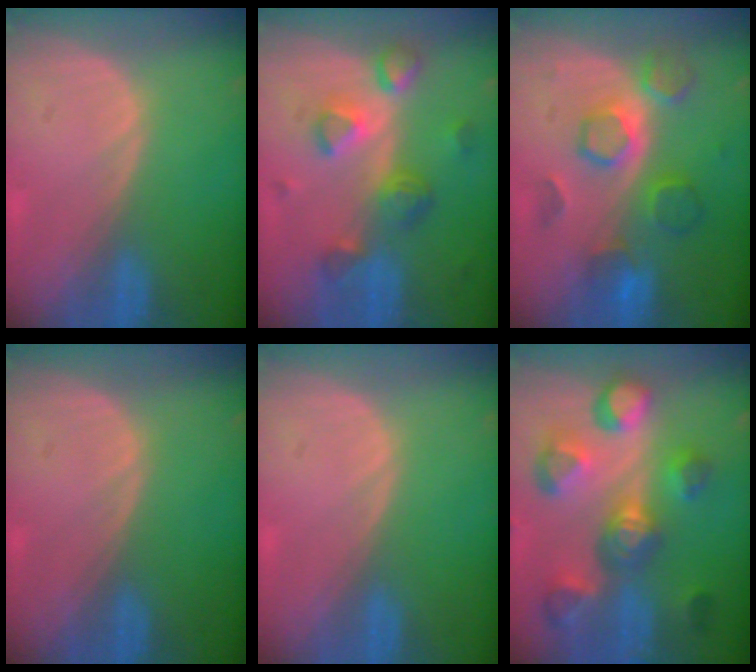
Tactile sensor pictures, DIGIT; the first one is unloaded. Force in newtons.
{"total": 7.7, "press": 6.9, "slide": 3.4}
{"total": 8.2, "press": 7.7, "slide": 2.9}
{"total": 0.0}
{"total": 0.6, "press": 0.1, "slide": 0.6}
{"total": 11.1, "press": 10.1, "slide": 4.7}